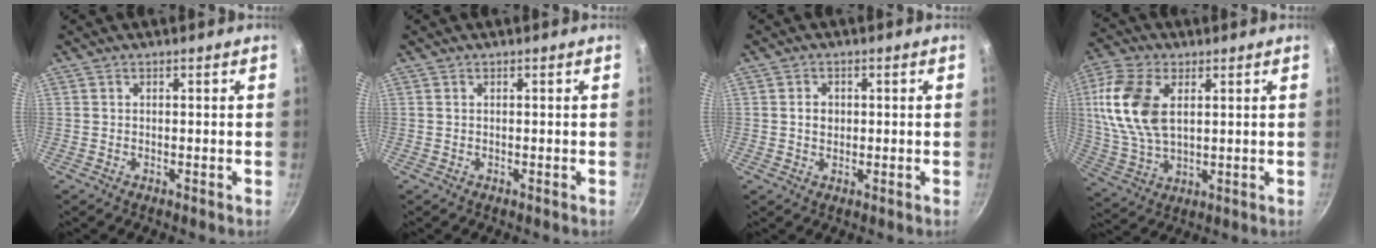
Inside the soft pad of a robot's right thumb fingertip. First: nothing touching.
{"total": 0.0}
{"total": 2.7, "force": [0.3, 2.2, 1.6], "torque": [-0.015, 0.002, 0.003]}
{"total": 14.9, "force": [3.6, 8.7, 11.6], "torque": [-0.226, -0.006, 0.072]}